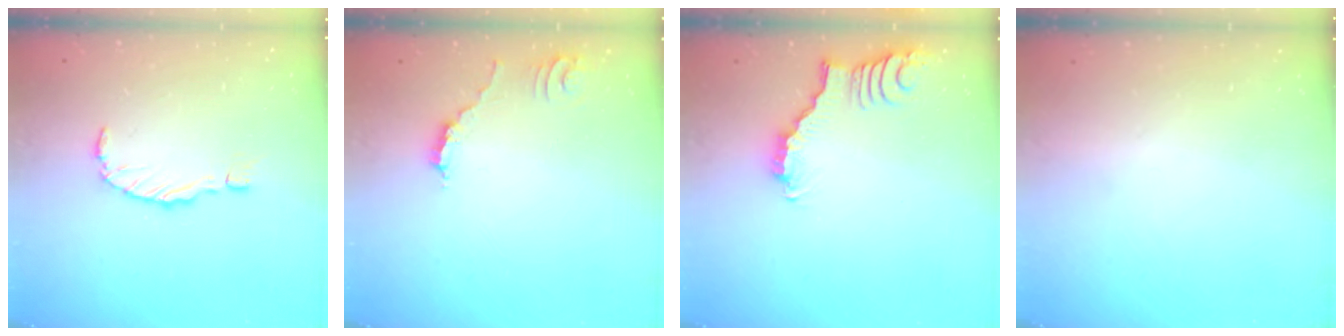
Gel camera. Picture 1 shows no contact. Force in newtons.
{"total": 2.0, "press": 2.0, "slide": 0.4}
{"total": 2.5, "press": 2.4, "slide": 0.4}
{"total": 0.0}